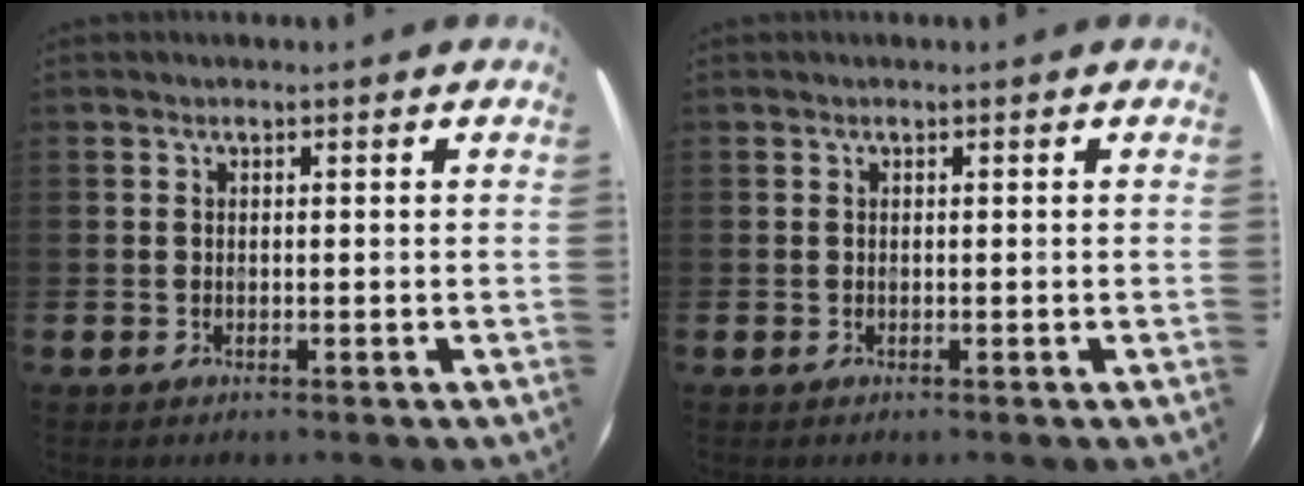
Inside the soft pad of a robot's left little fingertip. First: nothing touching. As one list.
[{"total": 0.0}]